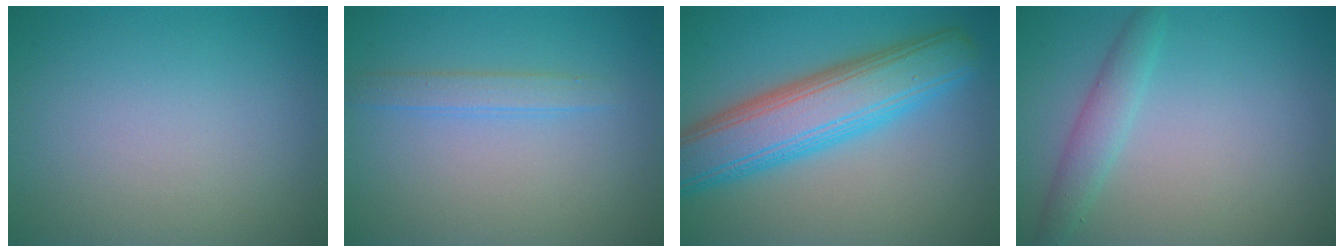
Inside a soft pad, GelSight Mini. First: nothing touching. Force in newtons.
{"total": 1.7, "press": 1.7, "slide": 0.1}
{"total": 8.5, "press": 8.5, "slide": 0.2}
{"total": 2.2, "press": 2.2, "slide": 0.0}